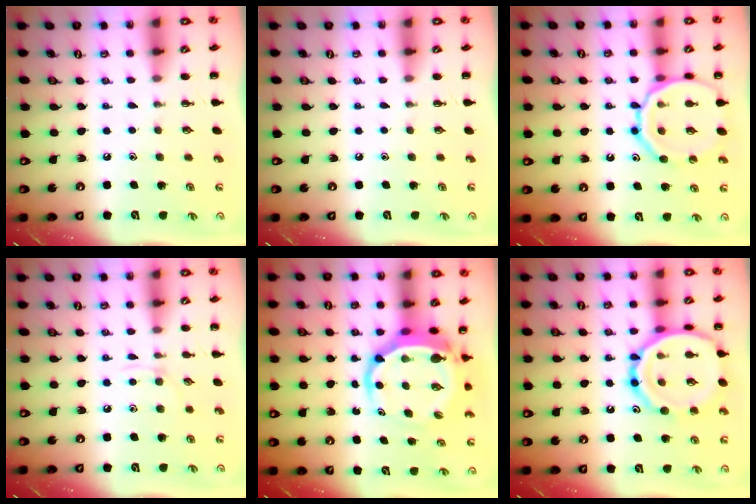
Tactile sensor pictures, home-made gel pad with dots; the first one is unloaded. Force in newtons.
{"total": 0.0}
{"total": 16.7, "press": 16.6, "slide": 1.9}
{"total": 3.1, "press": 2.9, "slide": 1.1}
{"total": 8.0, "press": 7.7, "slide": 2.2}
{"total": 19.3, "press": 19.3, "slide": 1.6}